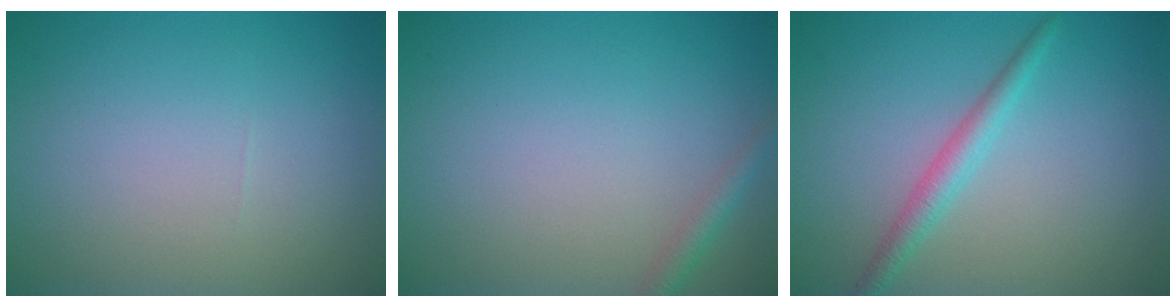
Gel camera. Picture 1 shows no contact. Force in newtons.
{"total": 1.4, "press": 1.4, "slide": 0.1}
{"total": 1.5, "press": 1.5, "slide": 0.1}